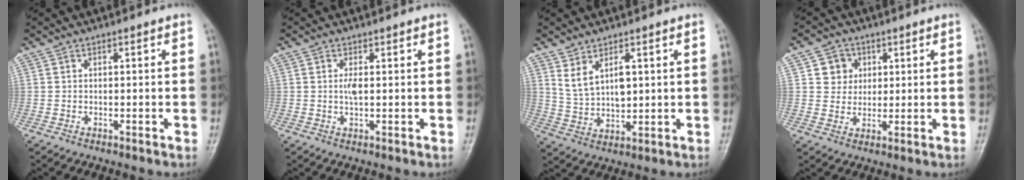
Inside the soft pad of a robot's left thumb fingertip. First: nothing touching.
{"total": 1.8, "force": [0.3, 0.6, 1.6], "torque": [-0.035, -0.002, 0.009]}
{"total": 6.6, "force": [2.7, 3.3, 5.0], "torque": [-0.083, -0.015, 0.063]}
{"total": 5.4, "force": [1.8, 5.0, 1.2], "torque": [0.011, -0.002, 0.027]}